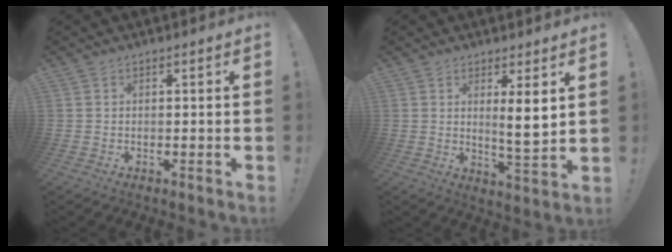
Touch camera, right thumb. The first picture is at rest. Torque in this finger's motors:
{"motor_torque": [0.12, 0.11, 0.34, 0.56, 0.03]}